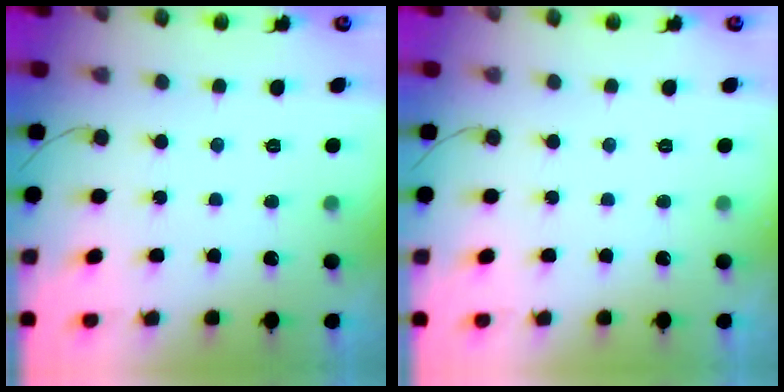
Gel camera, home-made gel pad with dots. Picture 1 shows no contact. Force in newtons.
{"total": 0.0}